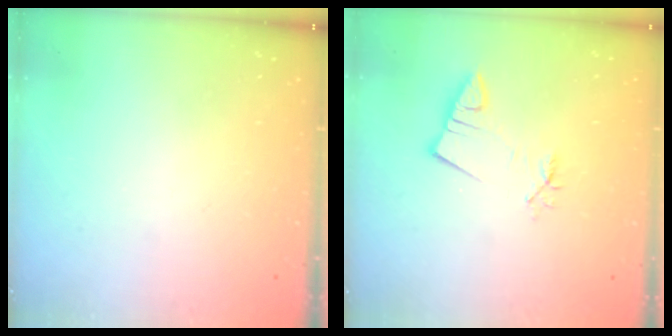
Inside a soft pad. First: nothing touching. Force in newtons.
{"total": 2.8, "press": 2.8, "slide": 0.4}